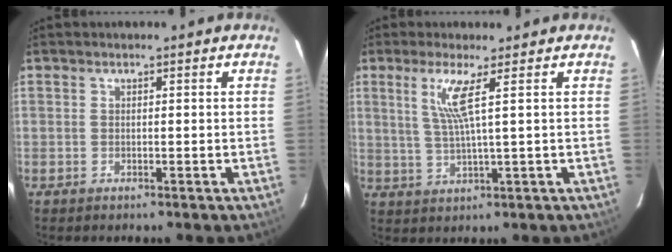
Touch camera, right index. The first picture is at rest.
{"total": 5.4, "force": [2.2, -0.8, 4.9], "torque": [-0.093, -0.007, 0.047]}